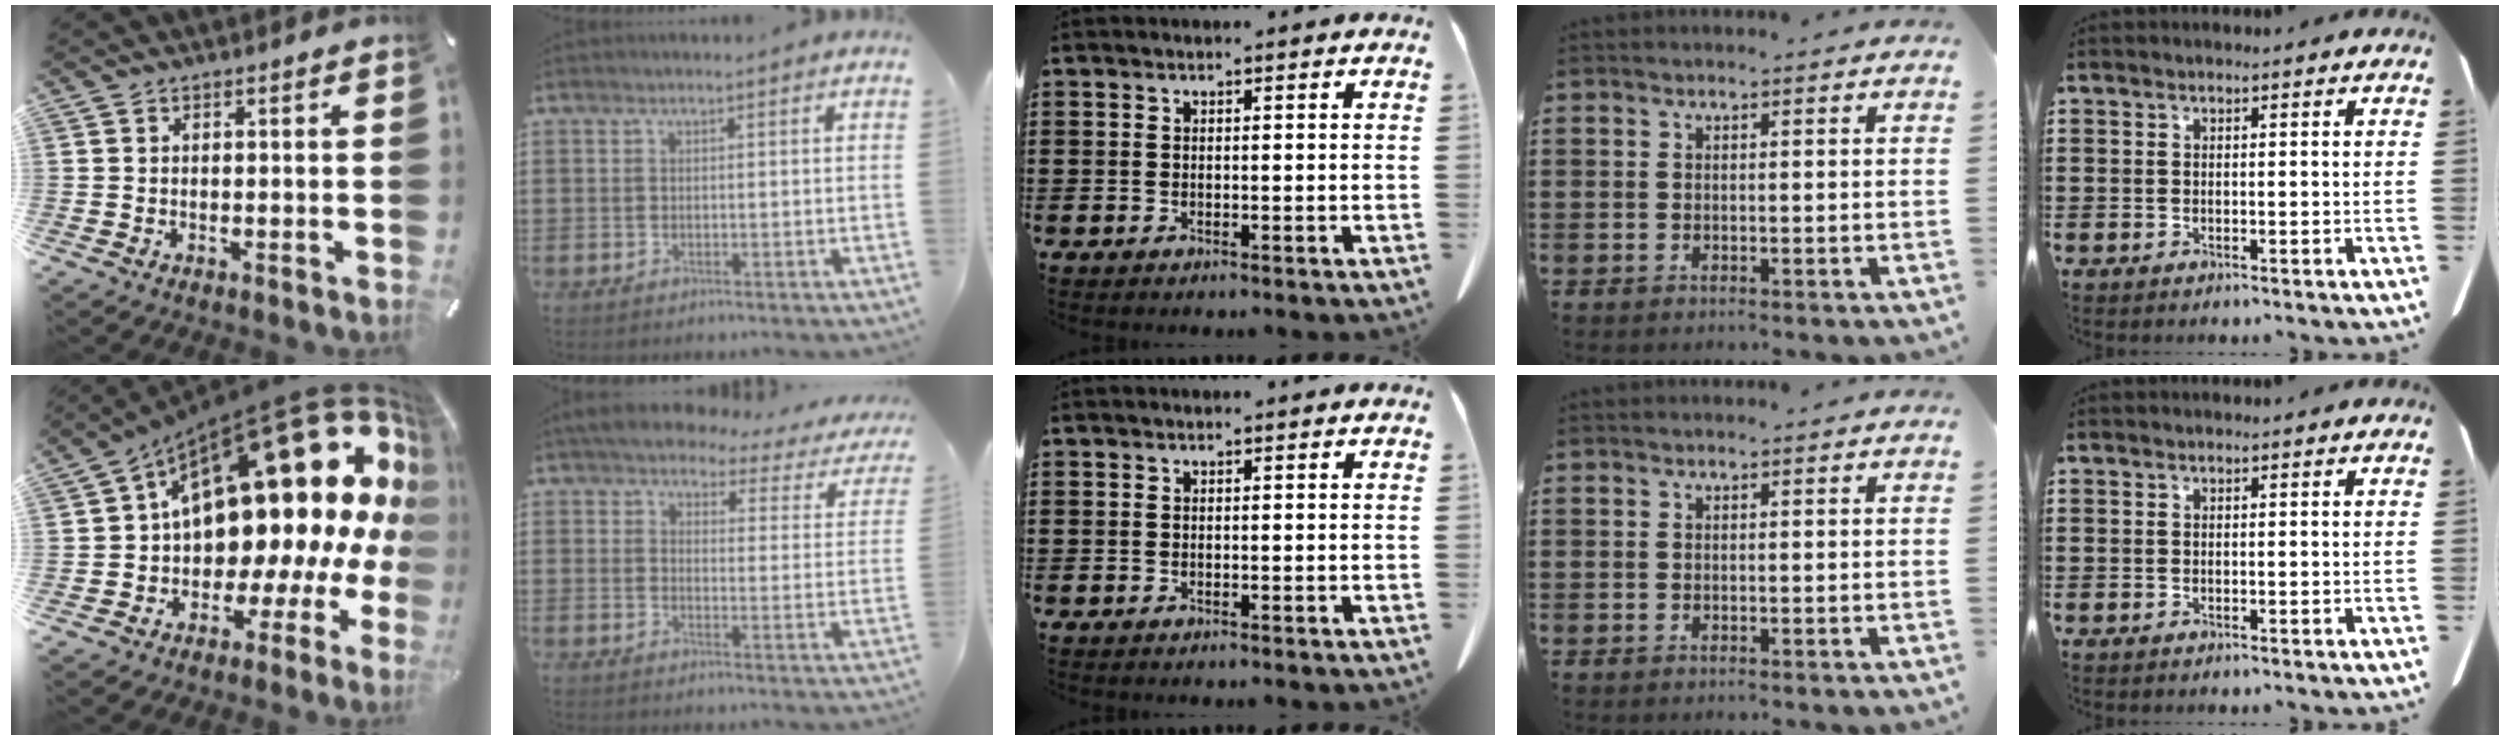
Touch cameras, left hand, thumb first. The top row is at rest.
{"thumb": {"total": 28.7, "force": [9.4, 15.4, 22.3], "torque": [-0.320, -0.120, 0.182]}, "index": {"total": 4.9, "force": [4.3, 1.2, 1.8], "torque": [-0.060, -0.024, 0.074]}}